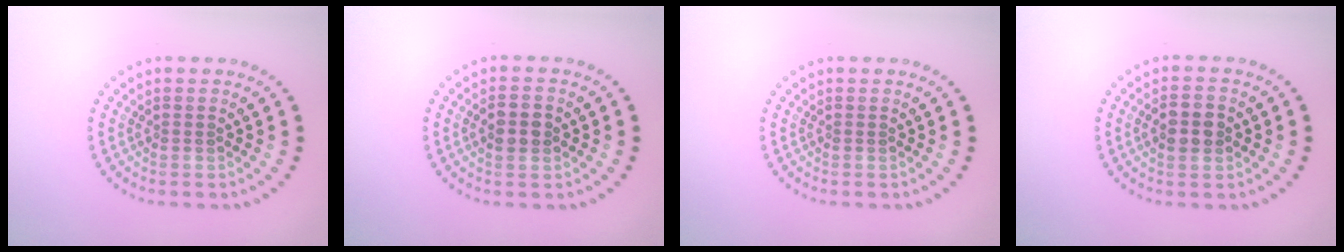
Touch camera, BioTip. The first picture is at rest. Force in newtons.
{"total": 2.3, "press": 2.3, "slide": 0.1}
{"total": 0.0}
{"total": 2.5, "press": 2.5, "slide": 0.1}